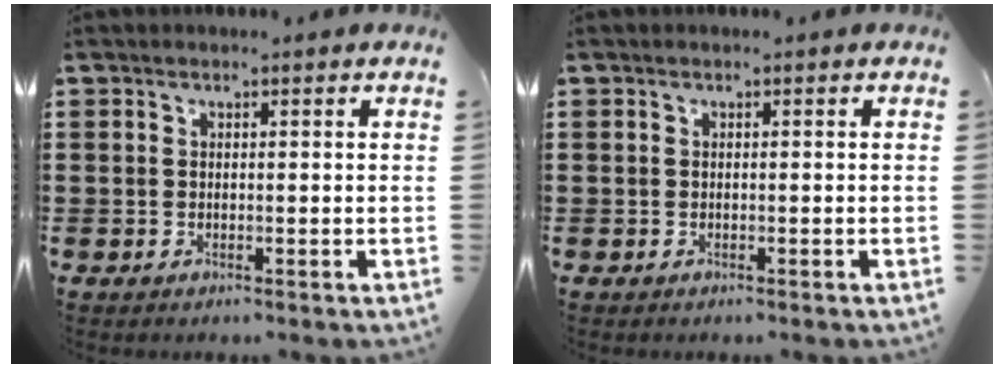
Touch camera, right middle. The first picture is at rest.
{"total": 0.0}